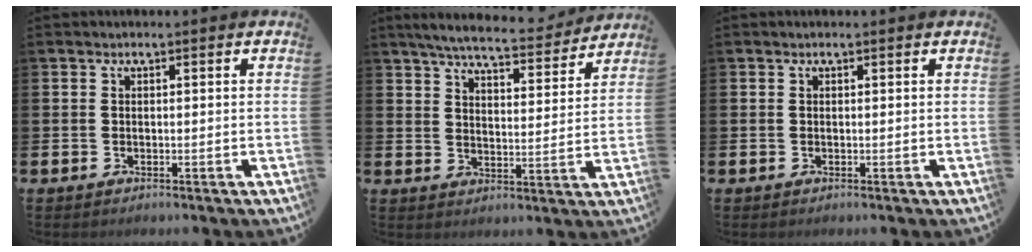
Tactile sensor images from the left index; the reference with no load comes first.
{"total": 6.5, "force": [6.2, 0.8, 1.9], "torque": [-0.047, -0.042, 0.104]}
{"total": 0.0}